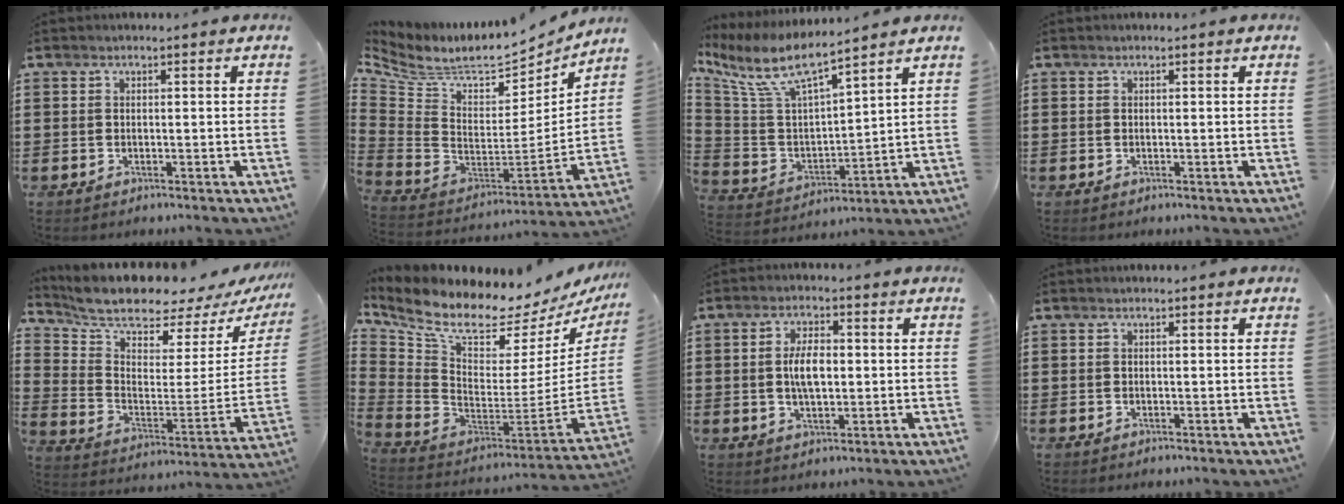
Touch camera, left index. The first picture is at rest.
{"total": 6.9, "force": [5.8, 2.3, 2.9], "torque": [-0.091, -0.058, 0.099]}
{"total": 8.8, "force": [6.6, 2.0, 5.4], "torque": [-0.134, -0.034, 0.113]}
{"total": 0.0}
{"total": 7.2, "force": [6.8, 1.0, 1.9], "torque": [-0.079, -0.066, 0.117]}
{"total": 7.3, "force": [6.0, 2.1, 3.6], "torque": [-0.101, -0.065, 0.098]}
{"total": 5.0, "force": [0.2, 2.3, 4.4], "torque": [-0.087, 0.000, -0.003]}
{"total": 0.0}